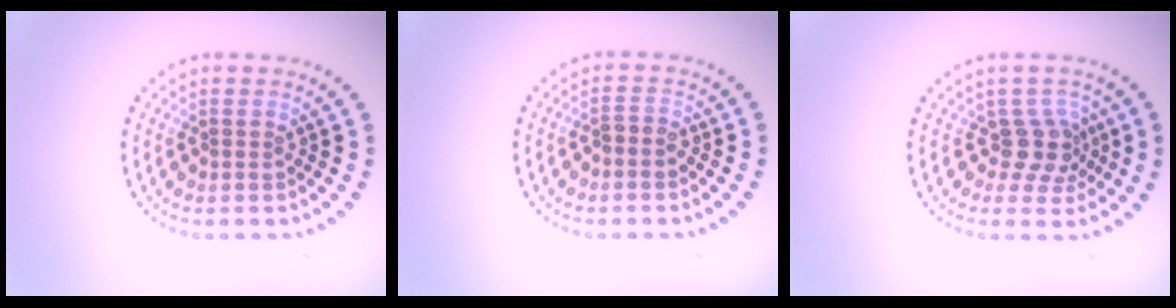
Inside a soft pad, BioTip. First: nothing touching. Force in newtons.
{"total": 1.0, "press": 0.7, "slide": 0.7}
{"total": 2.7, "press": 2.0, "slide": 1.8}